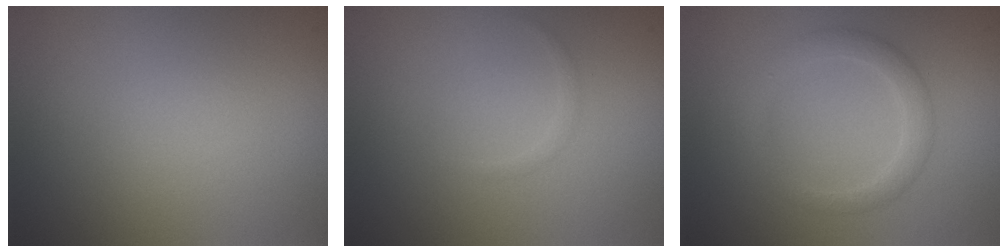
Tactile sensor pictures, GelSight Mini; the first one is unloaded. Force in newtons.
{"total": 0.6, "press": 0.6, "slide": 0.1}
{"total": 2.3, "press": 2.3, "slide": 0.1}